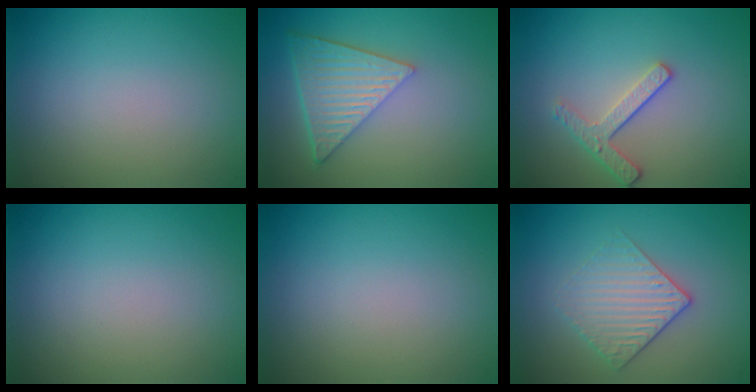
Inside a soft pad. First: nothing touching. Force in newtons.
{"total": 6.6, "press": 4.6, "slide": 4.7}
{"total": 2.5, "press": 2.2, "slide": 1.1}
{"total": 0.0}
{"total": 0.0}
{"total": 2.9, "press": 2.6, "slide": 1.2}